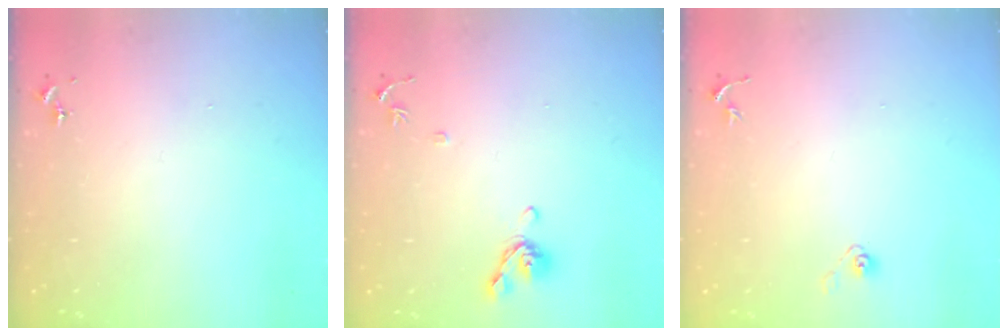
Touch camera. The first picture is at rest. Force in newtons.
{"total": 8.4, "press": 8.3, "slide": 1.5}
{"total": 3.7, "press": 3.2, "slide": 1.9}